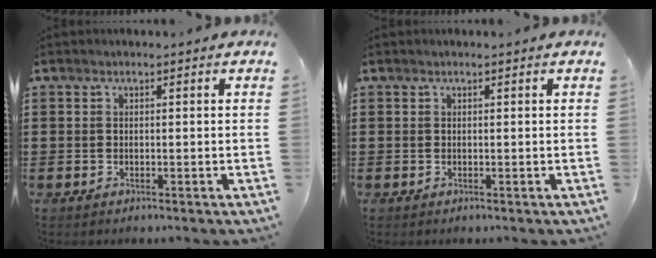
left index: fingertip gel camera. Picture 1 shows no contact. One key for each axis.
{"total": 0.0}